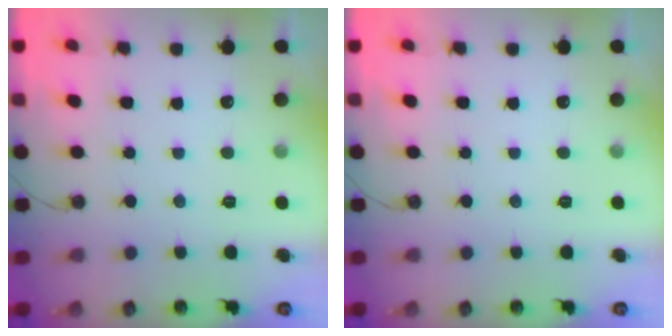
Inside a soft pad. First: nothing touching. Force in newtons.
{"total": 0.0}